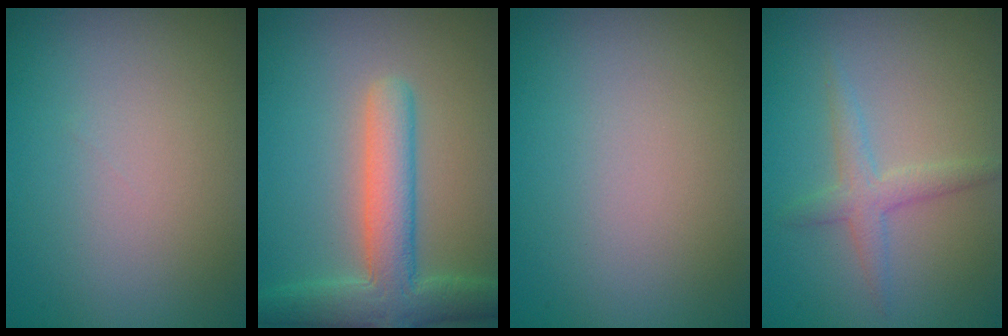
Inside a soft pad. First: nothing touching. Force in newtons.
{"total": 6.1, "press": 6.1, "slide": 0.6}
{"total": 0.0}
{"total": 2.2, "press": 2.2, "slide": 0.1}